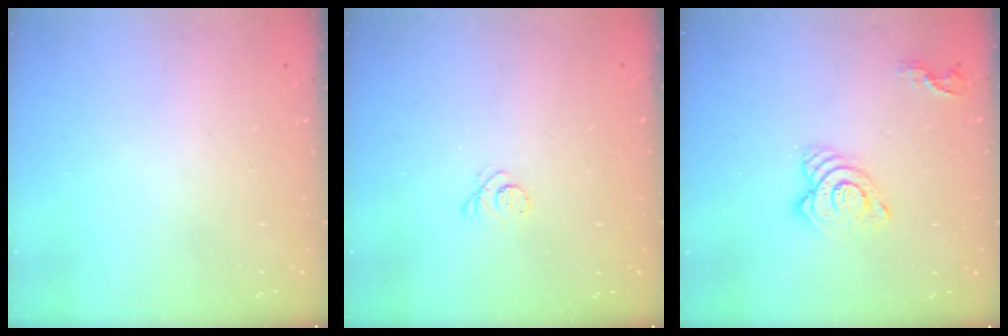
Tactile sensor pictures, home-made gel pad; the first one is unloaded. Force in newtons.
{"total": 2.6, "press": 2.6, "slide": 0.3}
{"total": 10.2, "press": 10.2, "slide": 0.9}